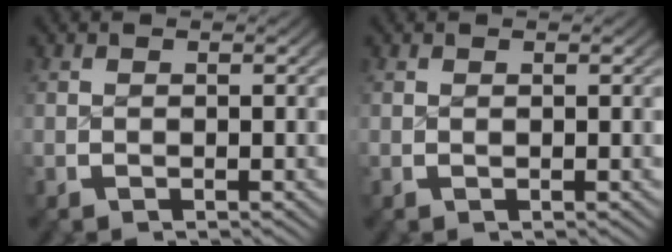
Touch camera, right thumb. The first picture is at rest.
{"total": 0.0}